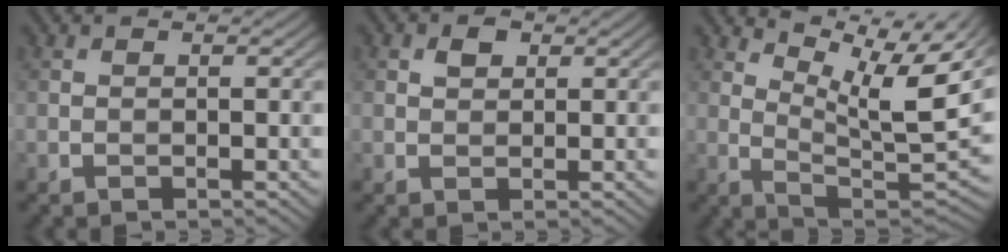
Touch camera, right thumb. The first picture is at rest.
{"total": 1.8, "force": [0.9, 1.2, 1.0], "torque": [-0.020, 0.004, 0.015]}
{"total": 13.2, "force": [7.2, 4.1, 10.2], "torque": [-0.180, -0.006, 0.121]}